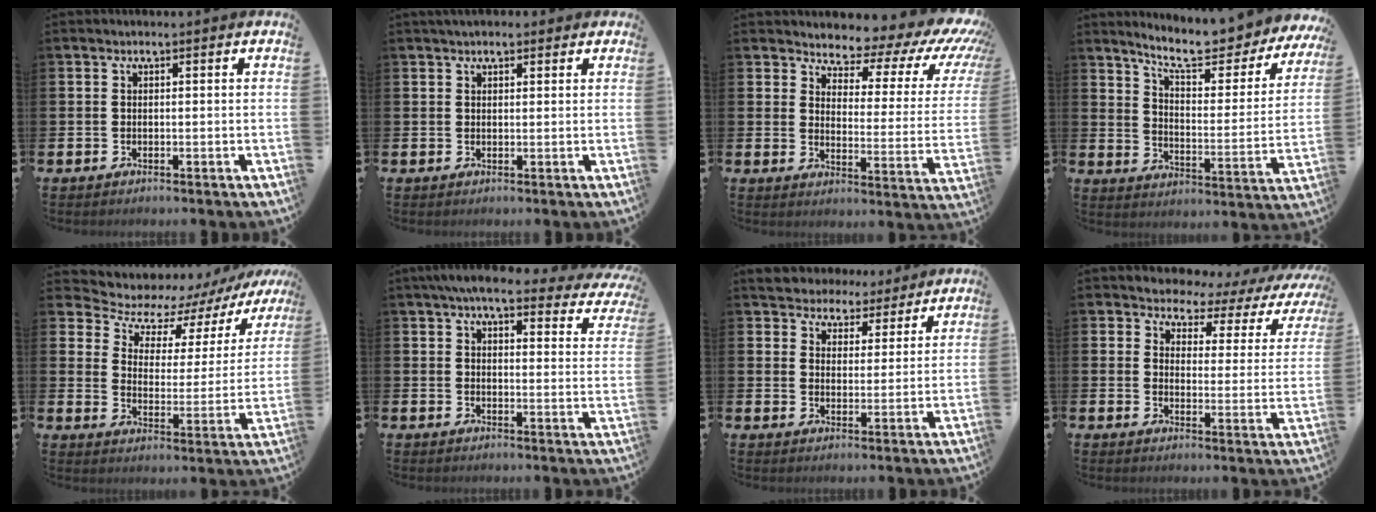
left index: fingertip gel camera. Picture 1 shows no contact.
{"total": 2.2, "force": [1.9, 0.9, 0.6], "torque": [-0.004, 0.000, 0.032]}
{"total": 4.8, "force": [4.2, 2.0, 1.1], "torque": [-0.018, -0.053, 0.059]}
{"total": 9.0, "force": [8.1, 1.6, 3.6], "torque": [-0.084, -0.066, 0.134]}
{"total": 6.8, "force": [5.7, 3.3, 1.5], "torque": [-0.054, -0.050, 0.092]}
{"total": 6.4, "force": [5.6, 1.8, 2.7], "torque": [-0.053, -0.029, 0.097]}
{"total": 4.7, "force": [4.3, 1.8, -0.7], "torque": [-0.018, -0.031, 0.076]}
{"total": 2.7, "force": [2.0, 1.8, 0.4], "torque": [-0.021, -0.028, 0.020]}